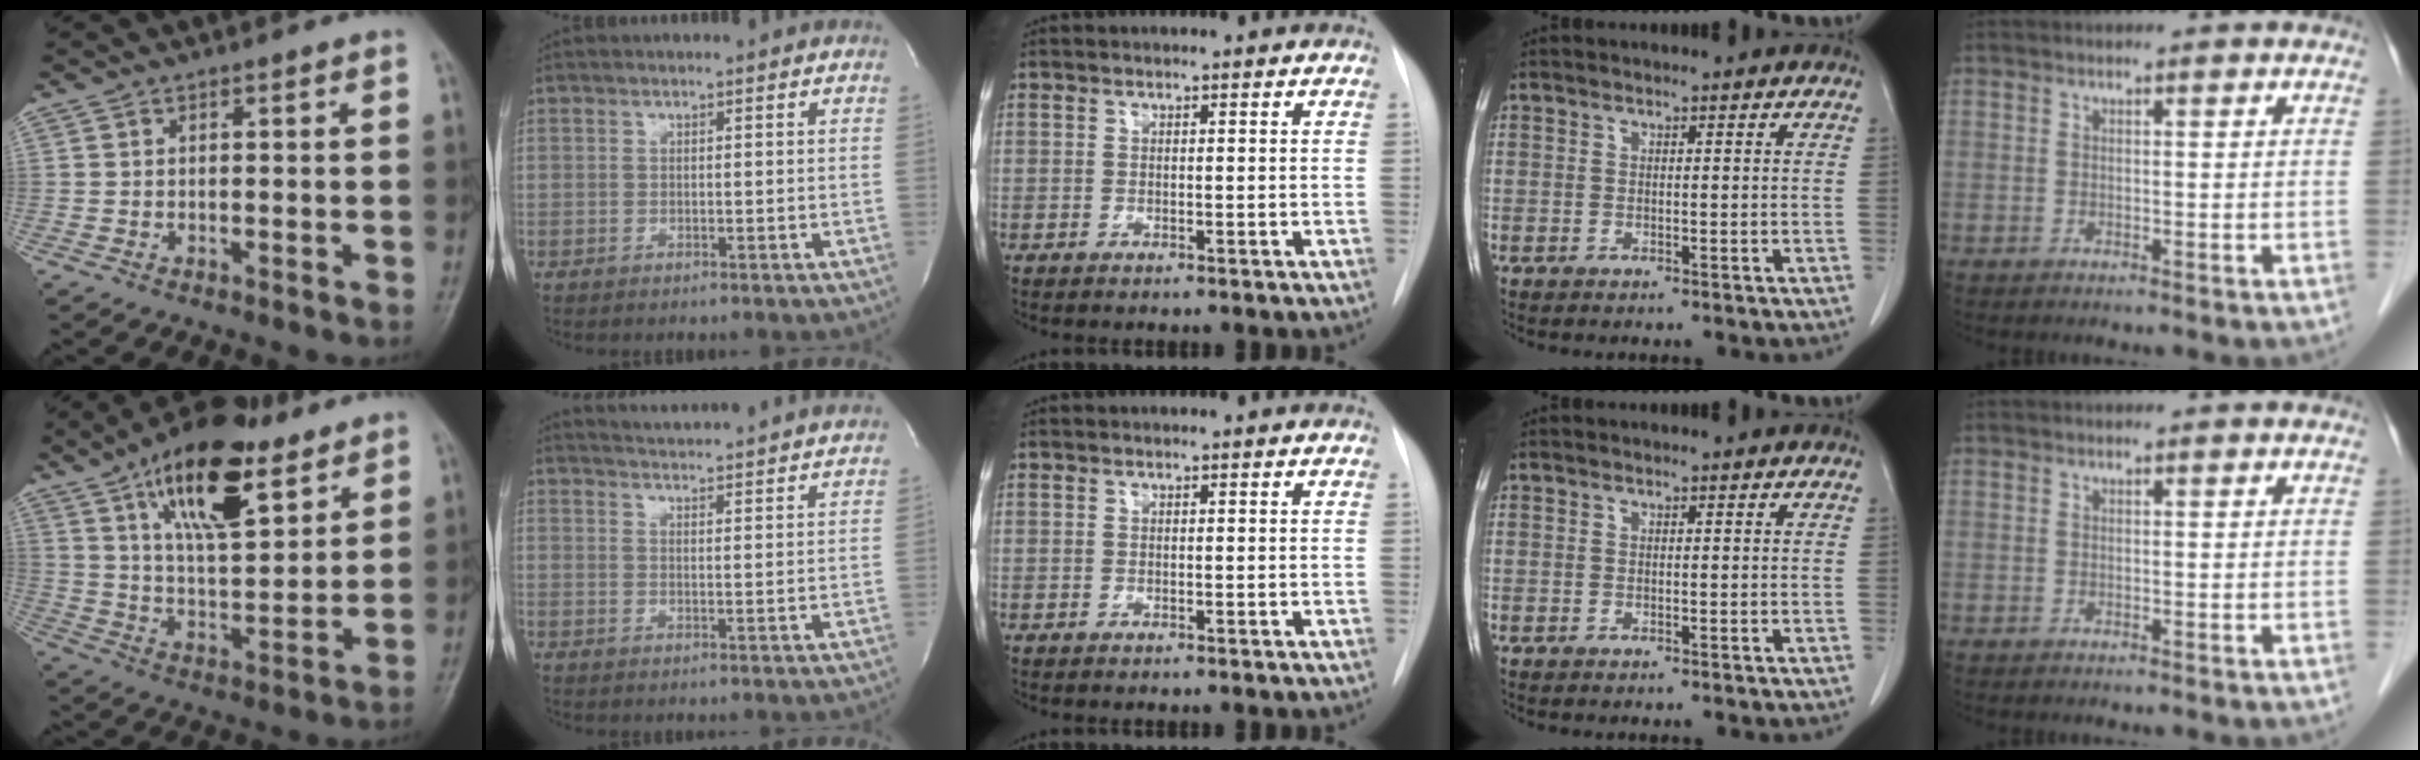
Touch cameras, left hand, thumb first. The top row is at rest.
{"thumb": {"total": 19.9, "force": [11.1, 8.2, 14.4], "torque": [-0.203, -0.044, 0.189]}, "index": {"total": 17.4, "force": [16.7, 0.3, 4.9], "torque": [-0.080, -0.017, 0.209]}}